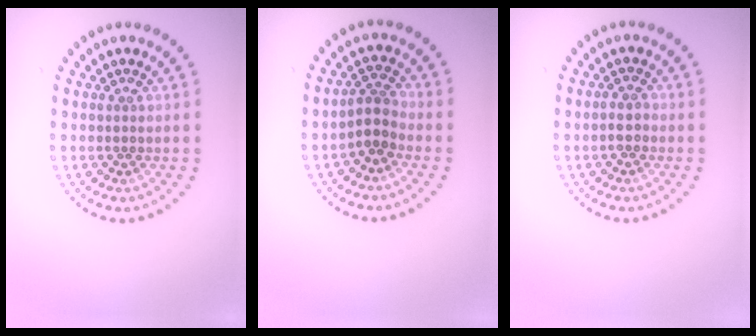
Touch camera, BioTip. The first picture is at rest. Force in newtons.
{"total": 2.3, "press": 1.9, "slide": 1.4}
{"total": 1.3, "press": 1.1, "slide": 0.6}